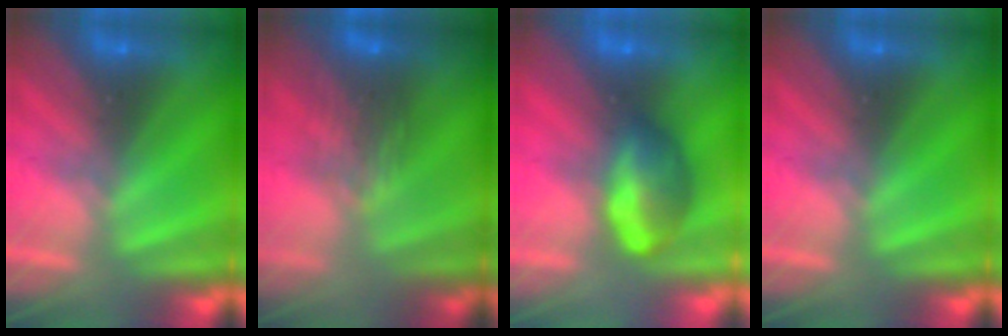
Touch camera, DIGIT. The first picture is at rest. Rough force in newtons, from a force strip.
{"total": 7.4}
{"total": 6.9}
{"total": 0.0}